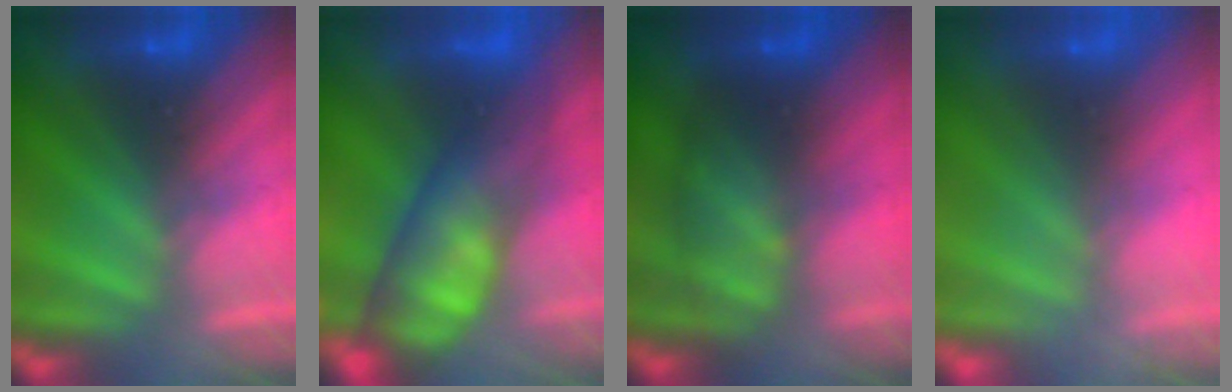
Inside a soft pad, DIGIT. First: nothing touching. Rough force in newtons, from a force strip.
{"total": 7.5}
{"total": 2.3}
{"total": 9.3}